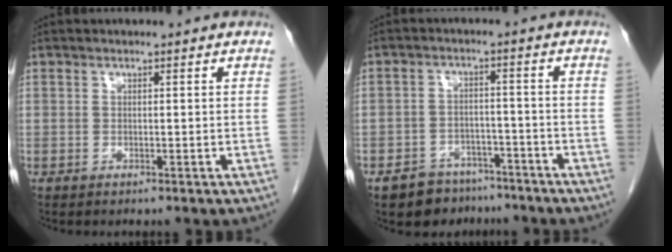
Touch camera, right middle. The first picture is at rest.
{"total": 6.9, "force": [-5.4, 4.2, 0.9], "torque": [-0.008, 0.010, -0.081]}